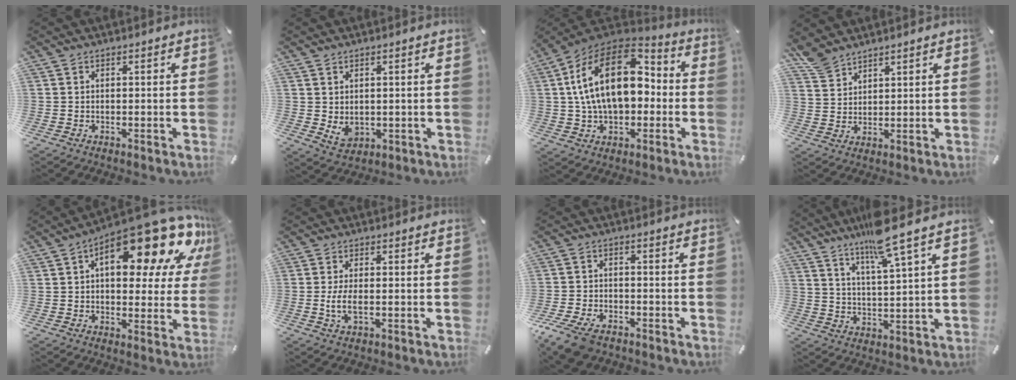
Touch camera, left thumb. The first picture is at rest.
{"total": 4.1, "force": [0.7, 3.5, 2.1], "torque": [-0.027, -0.005, 0.014]}
{"total": 21.6, "force": [3.3, 14.0, 16.1], "torque": [-0.306, 0.000, 0.052]}
{"total": 5.2, "force": [4.5, 2.4, 1.1], "torque": [-0.035, -0.018, 0.089]}
{"total": 21.9, "force": [11.2, 9.2, 16.4], "torque": [-0.224, -0.079, 0.182]}
{"total": 4.6, "force": [-0.6, 1.8, 4.2], "torque": [-0.092, -0.005, -0.016]}
{"total": 7.8, "force": [-5.2, 4.4, 3.8], "torque": [-0.090, 0.018, -0.098]}
{"total": 10.3, "force": [8.3, 0.3, 6.1], "torque": [-0.119, -0.038, 0.141]}